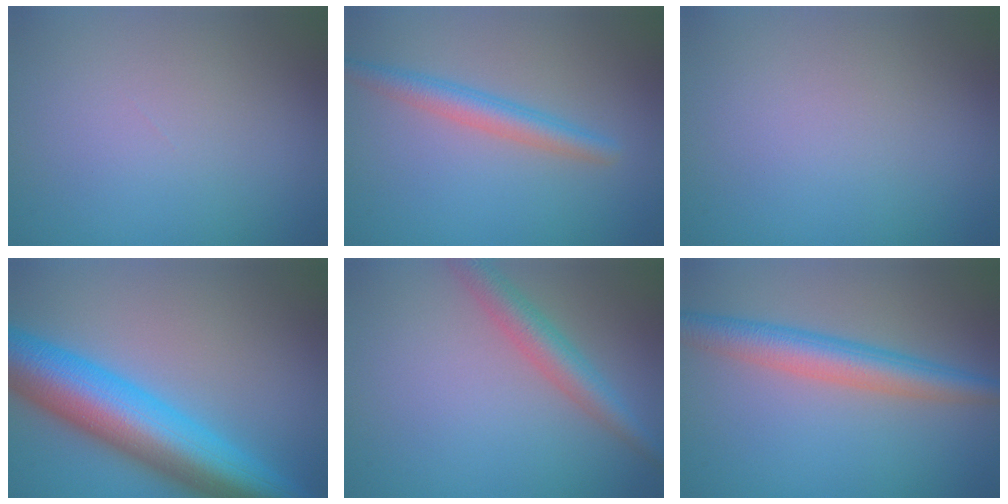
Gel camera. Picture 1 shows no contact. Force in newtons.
{"total": 2.8, "press": 2.8, "slide": 0.1}
{"total": 0.0}
{"total": 11.5, "press": 11.5, "slide": 0.3}
{"total": 3.4, "press": 3.4, "slide": 0.1}
{"total": 4.7, "press": 4.7, "slide": 0.1}